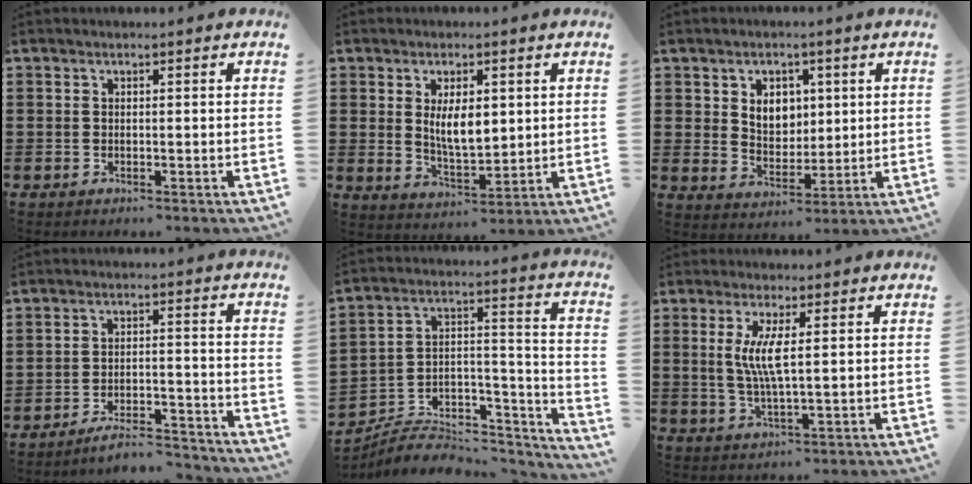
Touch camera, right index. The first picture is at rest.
{"total": 6.3, "force": [1.4, 2.8, 5.5], "torque": [-0.095, 0.000, 0.019]}
{"total": 5.0, "force": [1.7, 4.1, 2.4], "torque": [-0.055, 0.011, 0.028]}
{"total": 5.4, "force": [-5.1, 0.3, 1.5], "torque": [-0.032, -0.003, -0.102]}
{"total": 5.1, "force": [-3.9, 3.1, 1.2], "torque": [-0.020, 0.002, -0.074]}
{"total": 5.9, "force": [1.2, 0.9, 5.7], "torque": [-0.120, -0.005, 0.016]}